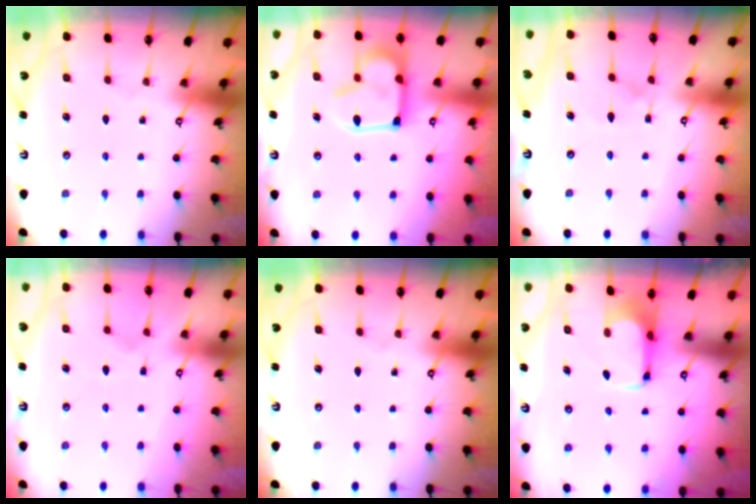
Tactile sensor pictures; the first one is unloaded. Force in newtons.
{"total": 15.5, "press": 15.4, "slide": 1.1}
{"total": 6.6, "press": 6.6, "slide": 0.7}
{"total": 4.8, "press": 4.6, "slide": 1.3}
{"total": 0.0}
{"total": 1.6, "press": 1.5, "slide": 0.3}